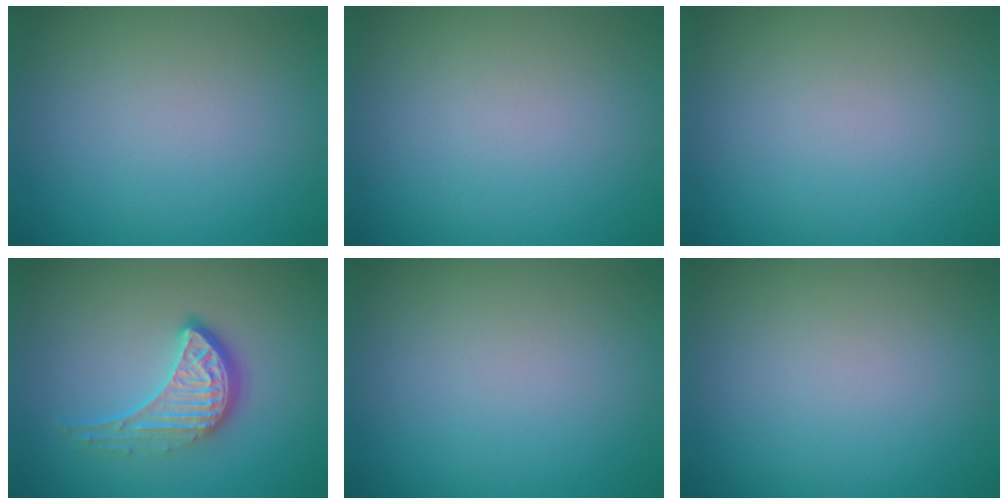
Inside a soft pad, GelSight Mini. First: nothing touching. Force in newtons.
{"total": 0.0}
{"total": 0.0}
{"total": 4.3, "press": 3.1, "slide": 3.1}
{"total": 0.0}
{"total": 0.0}